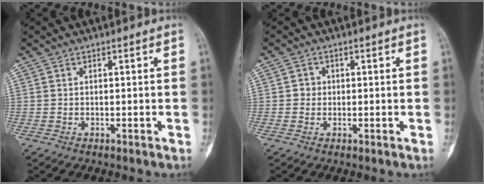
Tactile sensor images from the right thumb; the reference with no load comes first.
{"total": 1.7, "force": [0.0, 1.6, 0.5], "torque": [0.006, 0.006, -0.005]}